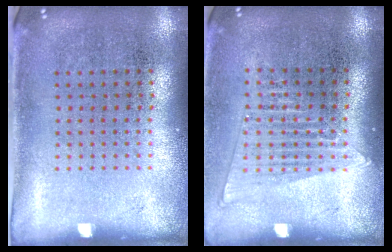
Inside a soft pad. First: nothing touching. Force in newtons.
{"total": 1.4, "press": 1.3, "slide": 0.6}